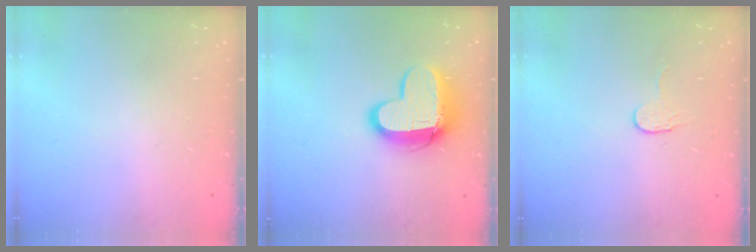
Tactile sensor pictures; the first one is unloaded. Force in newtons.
{"total": 12.9, "press": 12.9, "slide": 1.1}
{"total": 3.2, "press": 3.2, "slide": 0.3}